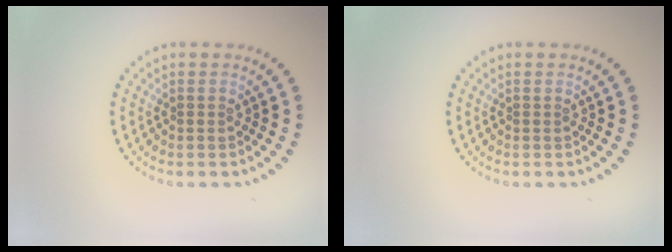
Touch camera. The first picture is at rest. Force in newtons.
{"total": 0.0}